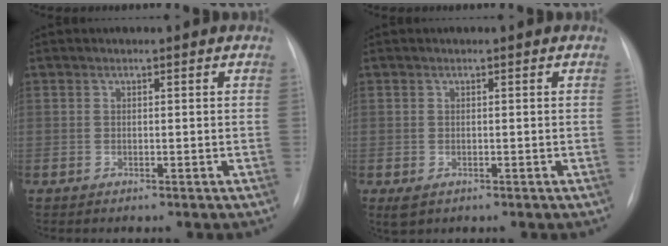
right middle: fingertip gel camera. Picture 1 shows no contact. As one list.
[{"total": 1.6, "force": [-0.5, 1.0, 1.1], "torque": [-0.018, -0.003, 0.002]}]